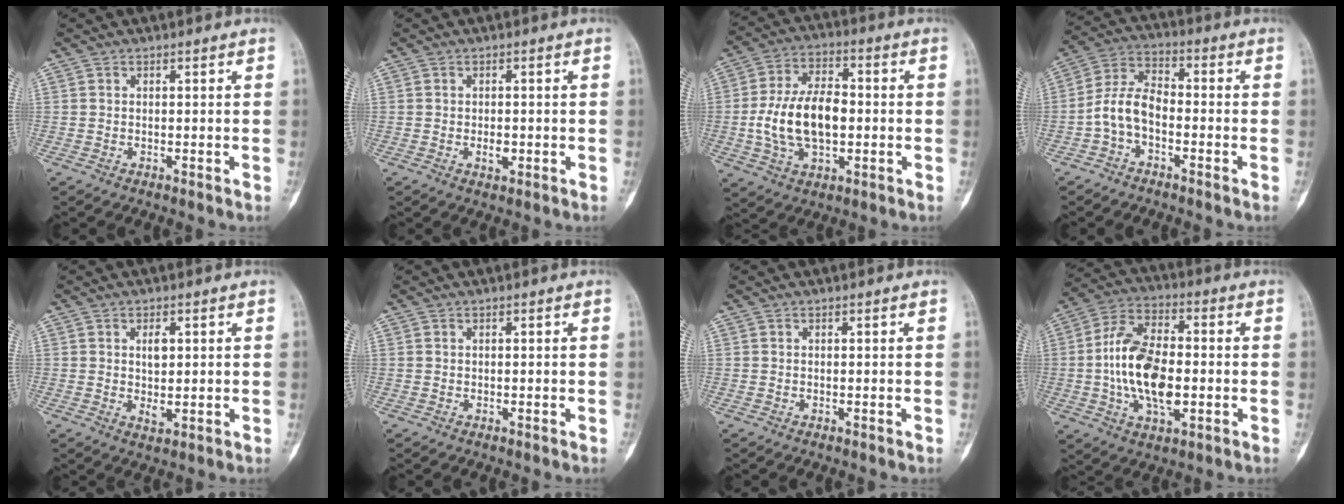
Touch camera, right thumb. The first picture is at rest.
{"total": 2.0, "force": [-0.4, 1.1, 1.6], "torque": [-0.026, 0.000, -0.006]}
{"total": 14.5, "force": [-1.2, 8.4, 11.8], "torque": [-0.217, 0.020, -0.019]}
{"total": 7.6, "force": [-2.5, 4.3, 5.7], "torque": [-0.111, 0.036, -0.059]}
{"total": 3.3, "force": [0.8, 1.8, 2.7], "torque": [-0.040, -0.009, 0.014]}
{"total": 0.0}
{"total": 0.0}
{"total": 15.6, "force": [-1.5, 8.1, 13.2], "torque": [-0.248, 0.015, -0.031]}